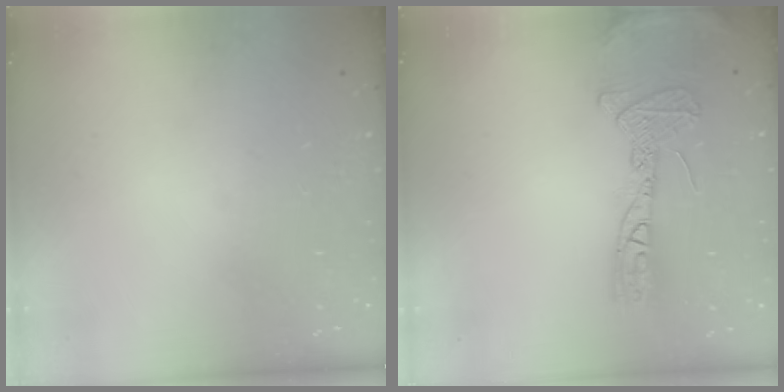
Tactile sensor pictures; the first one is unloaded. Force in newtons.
{"total": 12.5, "press": 12.3, "slide": 2.3}